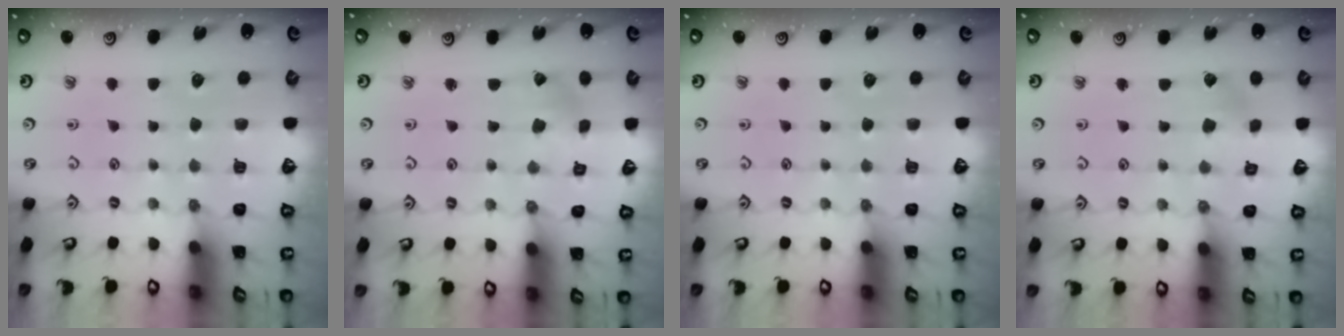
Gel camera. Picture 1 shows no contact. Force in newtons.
{"total": 1.1, "press": 1.1, "slide": 0.2}
{"total": 0.0}
{"total": 2.3, "press": 2.1, "slide": 0.7}